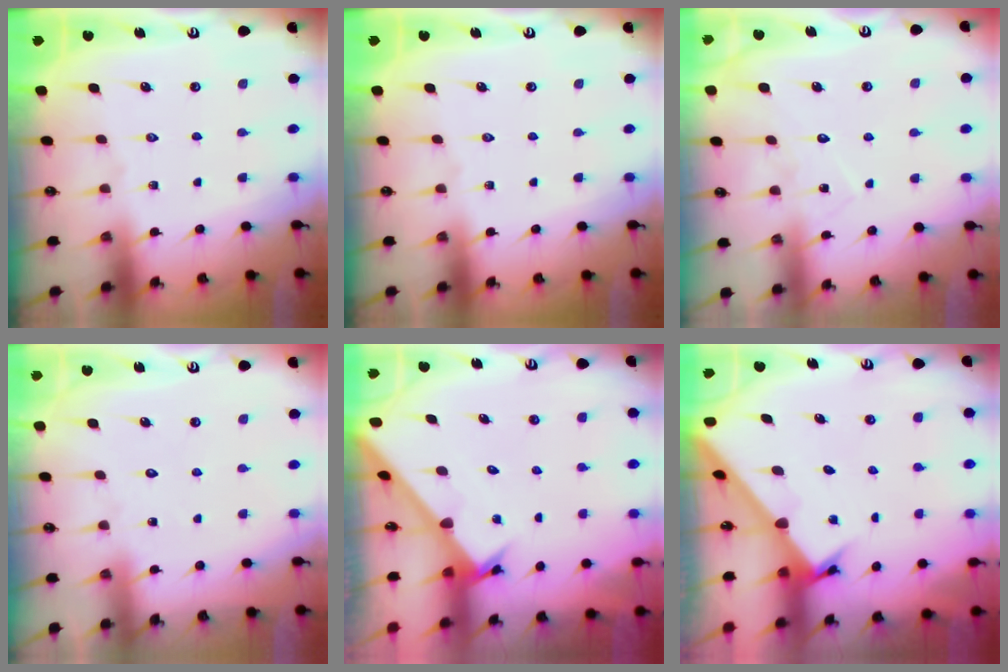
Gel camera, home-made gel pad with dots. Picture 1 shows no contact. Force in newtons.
{"total": 0.0}
{"total": 7.5, "press": 7.5, "slide": 0.5}
{"total": 4.3, "press": 4.3, "slide": 0.4}
{"total": 2.6, "press": 2.6, "slide": 0.2}
{"total": 1.8, "press": 1.8, "slide": 0.2}